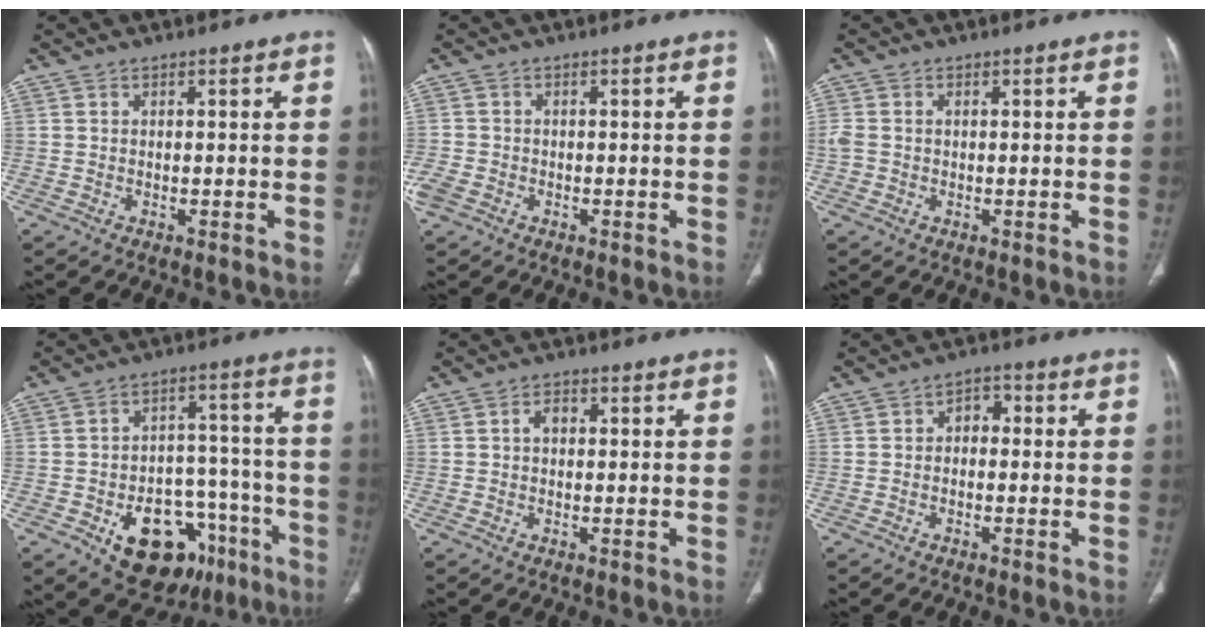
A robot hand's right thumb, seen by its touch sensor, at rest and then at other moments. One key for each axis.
{"total": 4.0, "fx": -1.9, "fy": 3.0, "fz": 1.9, "tx": -0.053, "ty": 0.005, "tz": -0.034}
{"total": 2.2, "fx": -0.2, "fy": 1.8, "fz": 1.2, "tx": -0.033, "ty": 0.003, "tz": -0.004}
{"total": 18.1, "fx": -9.0, "fy": 11.6, "fz": 10.5, "tx": -0.099, "ty": 0.068, "tz": -0.119}
{"total": 2.3, "fx": 0.2, "fy": 1.6, "fz": 1.6, "tx": -0.022, "ty": 0.010, "tz": 0.002}
{"total": 3.3, "fx": -0.2, "fy": 2.3, "fz": 2.3, "tx": -0.019, "ty": 0.015, "tz": -0.015}